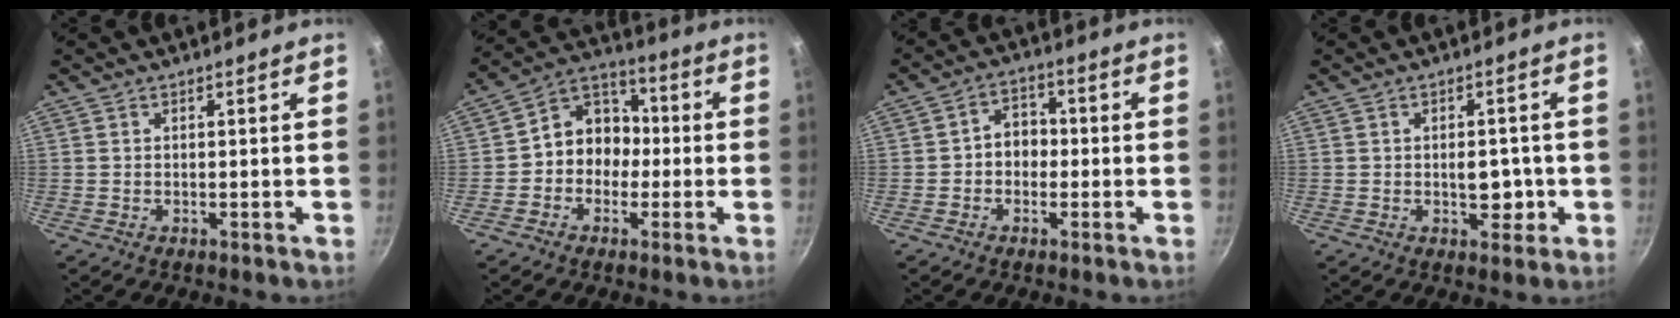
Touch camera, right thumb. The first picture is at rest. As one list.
[{"total": 10.1, "force": [-1.3, 8.7, 5.0], "torque": [-0.028, 0.041, -0.041]}, {"total": 5.4, "force": [-0.7, 4.4, 3.1], "torque": [-0.014, 0.017, -0.019]}, {"total": 5.3, "force": [-0.8, 3.2, 4.1], "torque": [-0.027, 0.005, -0.009]}]